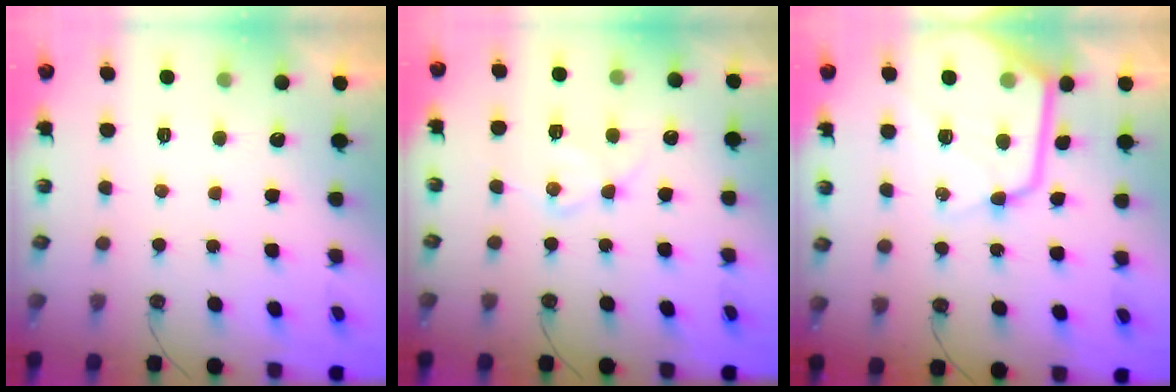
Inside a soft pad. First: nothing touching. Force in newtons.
{"total": 11.0, "press": 11.0, "slide": 0.9}
{"total": 18.0, "press": 17.9, "slide": 1.5}